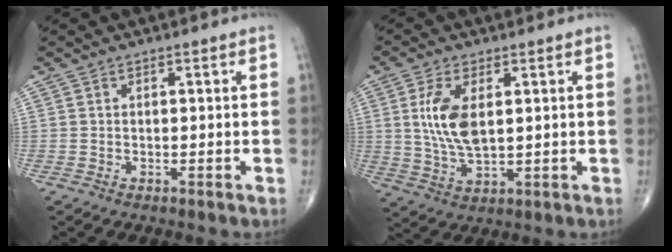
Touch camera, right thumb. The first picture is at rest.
{"total": 9.2, "force": [1.9, 4.3, 7.8], "torque": [-0.162, -0.012, 0.043]}